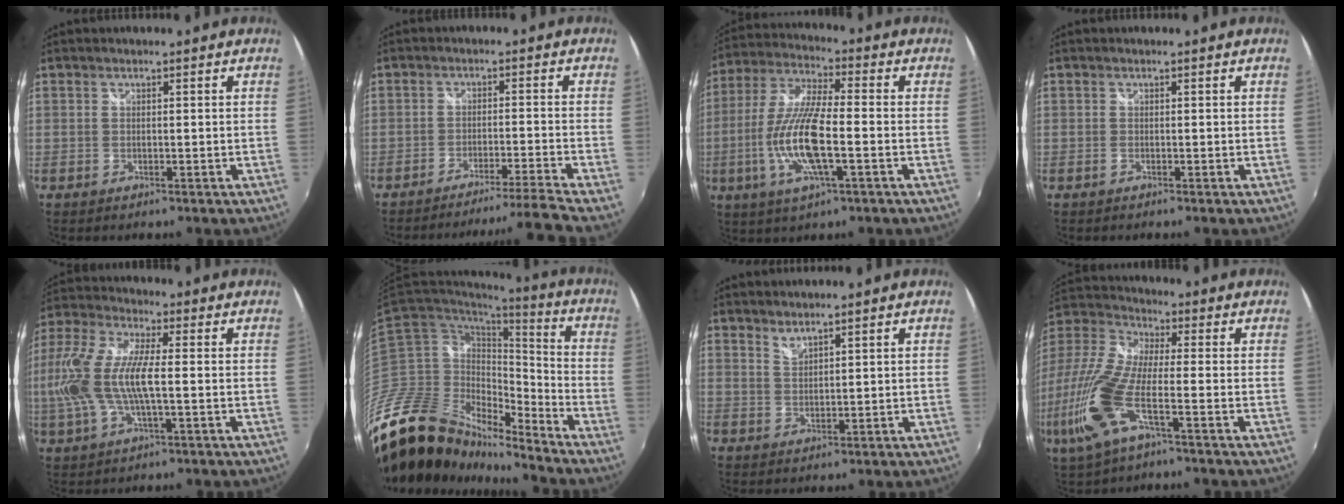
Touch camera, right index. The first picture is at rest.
{"total": 10.1, "force": [-9.0, -3.6, 2.8], "torque": [-0.050, 0.008, -0.140]}
{"total": 14.4, "force": [-3.4, 3.3, 13.6], "torque": [-0.277, -0.009, -0.066]}
{"total": 0.0}
{"total": 15.2, "force": [-0.9, 4.5, 14.5], "torque": [-0.289, 0.000, -0.021]}
{"total": 21.9, "force": [-17.6, 9.0, 9.4], "torque": [-0.193, -0.023, -0.326]}
{"total": 2.0, "force": [1.9, 0.2, 0.6], "torque": [-0.008, 0.002, 0.034]}
{"total": 16.1, "force": [-6.0, 4.2, 14.3], "torque": [-0.327, -0.017, -0.126]}